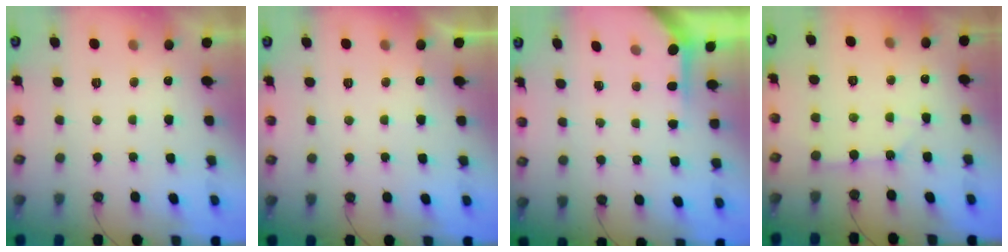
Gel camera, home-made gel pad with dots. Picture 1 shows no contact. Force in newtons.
{"total": 3.2, "press": 3.2, "slide": 0.4}
{"total": 3.8, "press": 3.8, "slide": 0.3}
{"total": 2.5, "press": 2.5, "slide": 0.3}